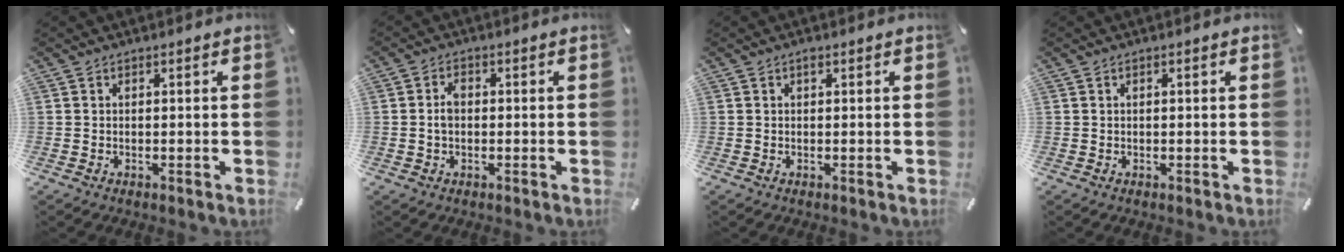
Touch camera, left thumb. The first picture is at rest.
{"total": 2.8, "force": [-0.1, 1.8, 2.1], "torque": [-0.041, 0.006, -0.003]}
{"total": 1.0, "force": [0.4, 0.5, 0.7], "torque": [-0.015, 0.005, 0.005]}
{"total": 0.7, "force": [0.0, 0.2, 0.6], "torque": [-0.011, 0.001, 0.000]}